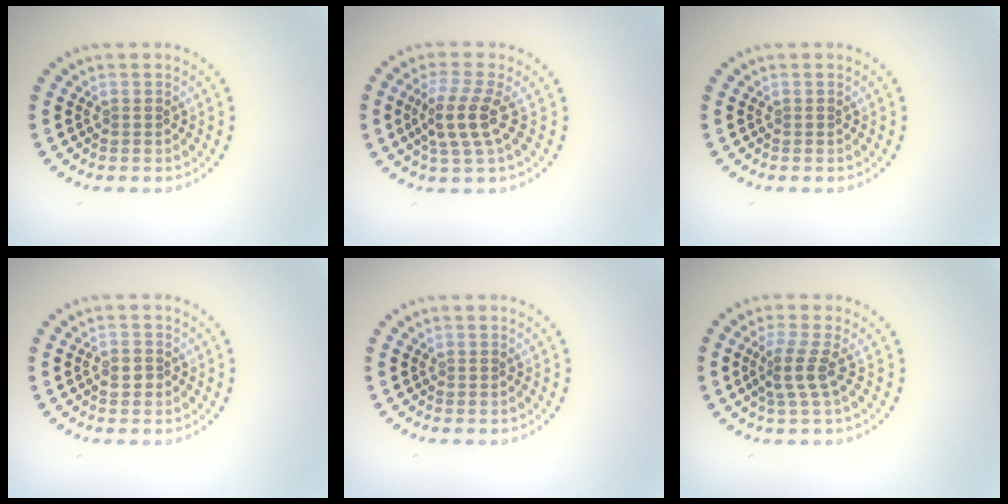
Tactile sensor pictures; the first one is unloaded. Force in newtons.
{"total": 3.4, "press": 2.7, "slide": 1.9}
{"total": 0.0}
{"total": 1.0, "press": 1.0, "slide": 0.1}
{"total": 0.0}
{"total": 2.6, "press": 1.9, "slide": 1.9}